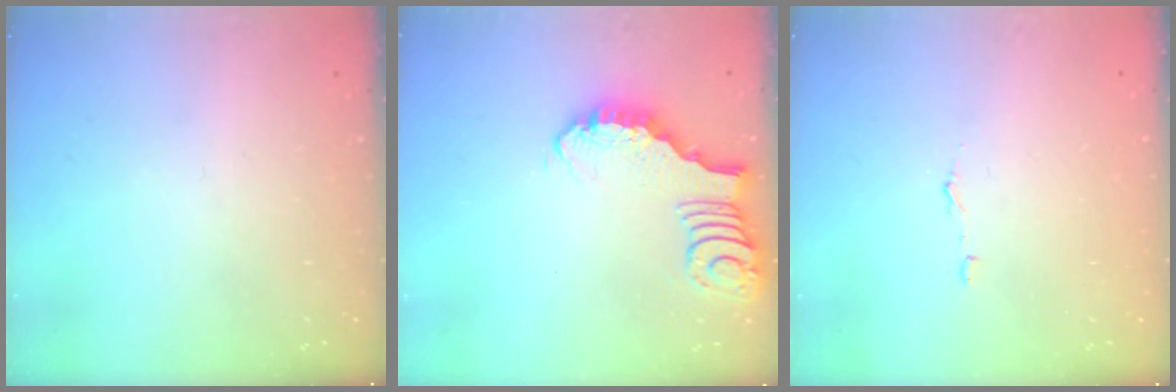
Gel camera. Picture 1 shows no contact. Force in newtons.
{"total": 2.7, "press": 2.7, "slide": 0.2}
{"total": 2.9, "press": 2.9, "slide": 0.2}